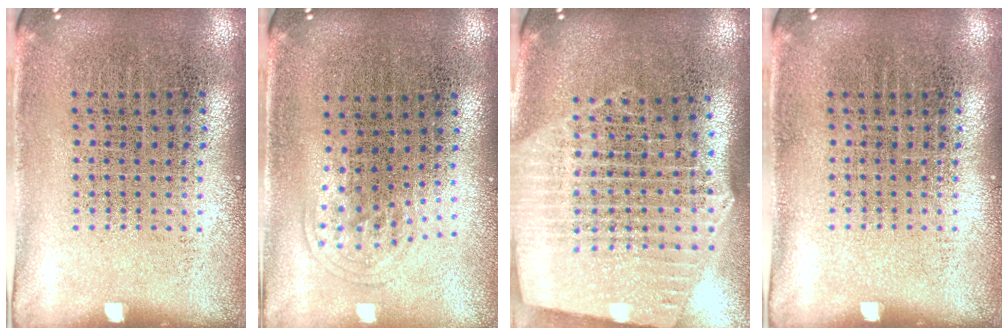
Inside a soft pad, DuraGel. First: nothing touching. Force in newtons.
{"total": 1.0, "press": 0.6, "slide": 0.8}
{"total": 2.7, "press": 2.3, "slide": 1.4}
{"total": 0.0}